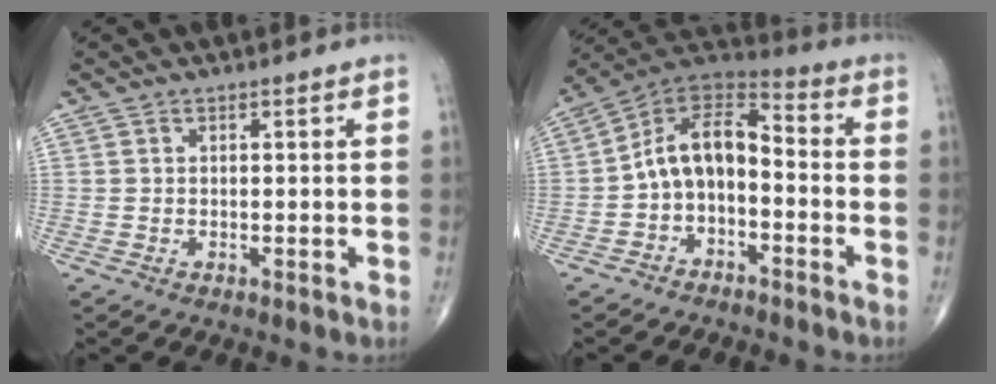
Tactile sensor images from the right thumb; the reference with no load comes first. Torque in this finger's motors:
{"motor_torque": [0.26, 0.23, 0.19, -0.28, 0.28]}